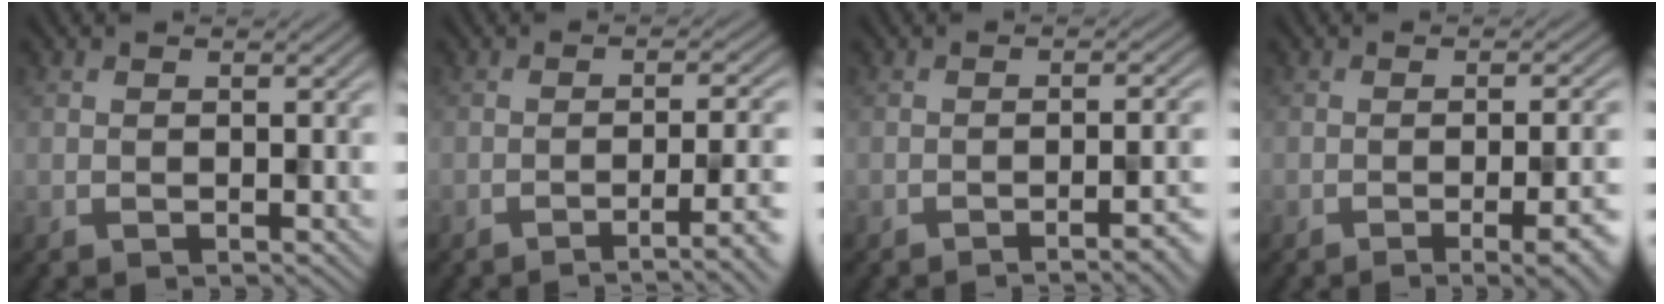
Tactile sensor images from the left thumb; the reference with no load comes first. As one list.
[{"total": 5.6, "force": [-2.9, 1.1, 4.7], "torque": [-0.070, -0.002, -0.038]}, {"total": 5.5, "force": [-3.0, 1.1, 4.5], "torque": [-0.051, 0.007, -0.039]}, {"total": 7.6, "force": [-3.1, 2.2, 6.6], "torque": [-0.073, 0.002, -0.032]}]